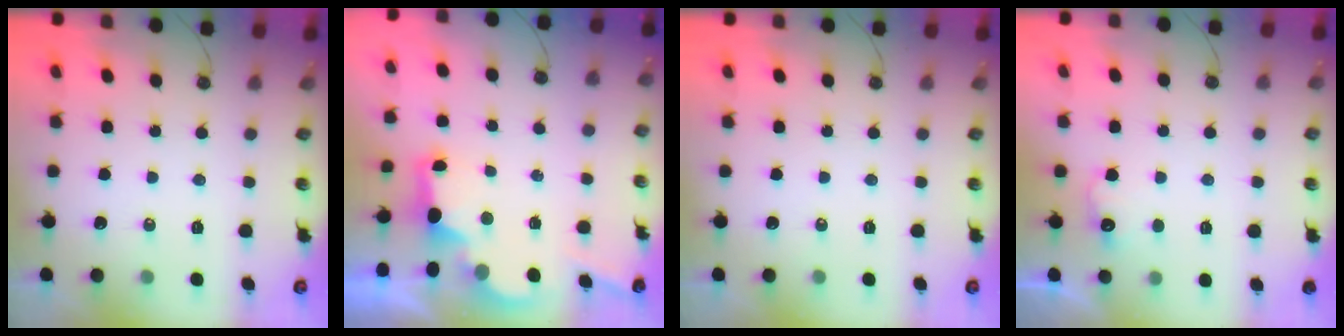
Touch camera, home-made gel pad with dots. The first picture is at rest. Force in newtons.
{"total": 2.8, "press": 2.7, "slide": 0.9}
{"total": 0.0}
{"total": 7.3, "press": 7.2, "slide": 1.0}